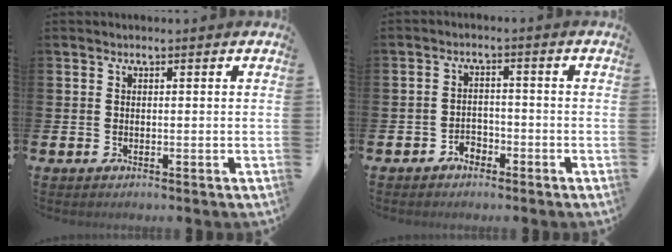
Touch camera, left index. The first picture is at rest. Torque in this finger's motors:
{"motor_torque": [-0.04, 0.03, 0.00, 0.00]}